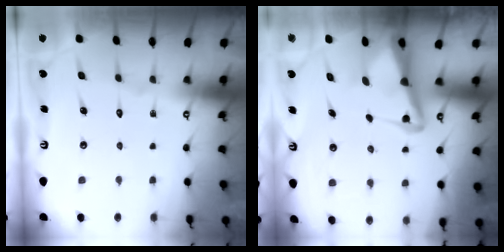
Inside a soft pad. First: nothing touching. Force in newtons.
{"total": 5.3, "press": 5.2, "slide": 0.9}